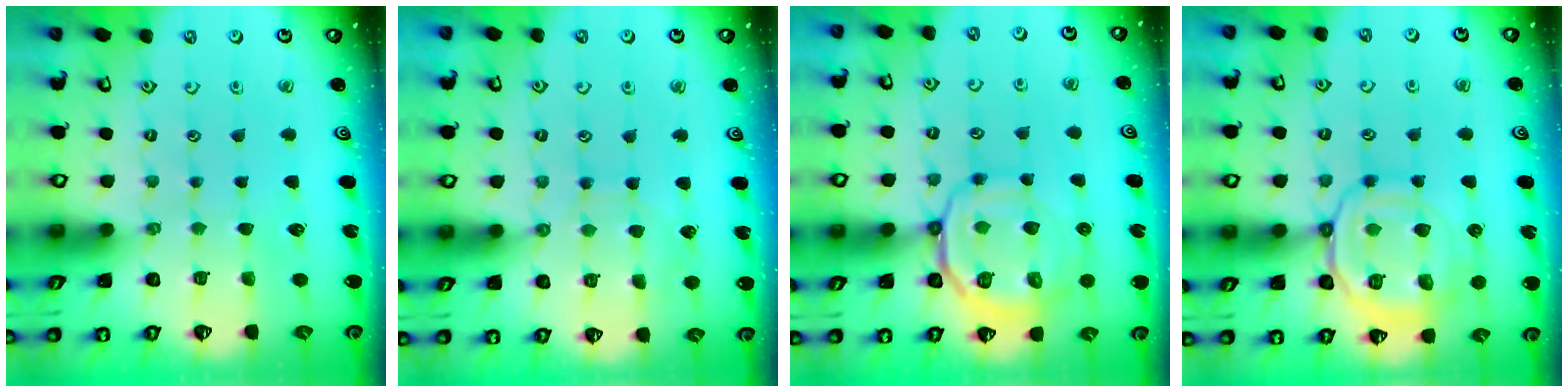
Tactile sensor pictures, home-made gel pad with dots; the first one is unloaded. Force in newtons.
{"total": 3.9, "press": 3.9, "slide": 0.5}
{"total": 12.0, "press": 11.9, "slide": 1.8}
{"total": 14.8, "press": 14.8, "slide": 1.2}